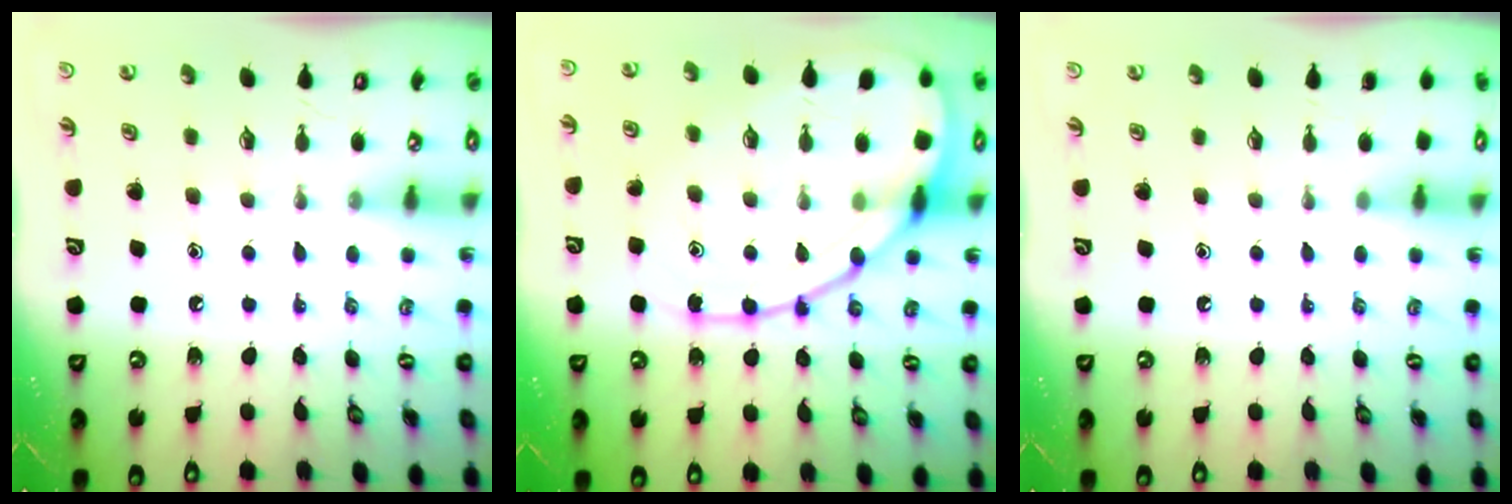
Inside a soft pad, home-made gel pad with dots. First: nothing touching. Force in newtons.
{"total": 17.2, "press": 17.1, "slide": 1.8}
{"total": 0.0}